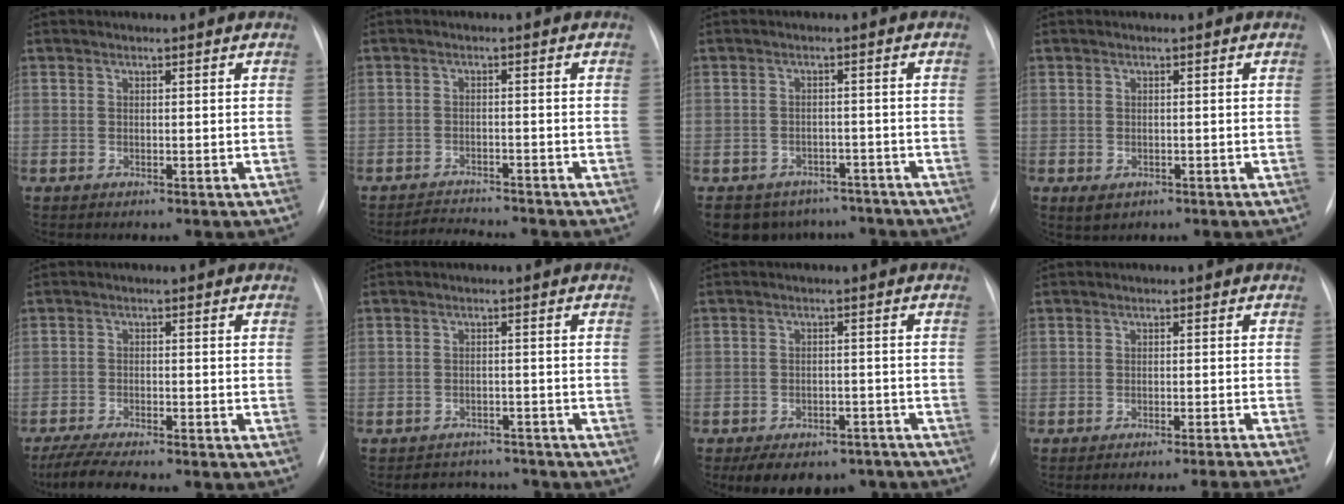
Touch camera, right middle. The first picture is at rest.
{"total": 4.0, "force": [-4.0, -0.2, 0.2], "torque": [-0.007, -0.015, -0.066]}
{"total": 10.1, "force": [-8.4, 5.4, 1.5], "torque": [-0.020, 0.011, -0.102]}
{"total": 2.0, "force": [-0.9, 1.4, 1.1], "torque": [-0.014, -0.001, -0.002]}
{"total": 8.7, "force": [-7.4, 1.0, 4.4], "torque": [-0.074, -0.020, -0.119]}
{"total": 6.1, "force": [-5.7, 2.0, 0.1], "torque": [0.005, 0.012, -0.075]}
{"total": 12.1, "force": [-9.4, 6.3, 4.2], "torque": [-0.059, 0.011, -0.119]}
{"total": 8.1, "force": [-7.4, -2.7, 2.1], "torque": [0.001, -0.014, -0.092]}